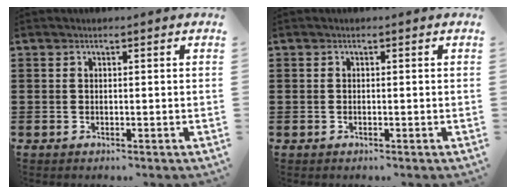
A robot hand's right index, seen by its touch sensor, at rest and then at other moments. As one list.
[{"total": 0.0}]